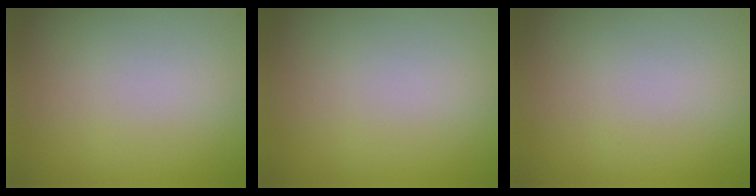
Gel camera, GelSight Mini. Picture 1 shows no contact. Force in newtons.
{"total": 0.0}
{"total": 0.0}